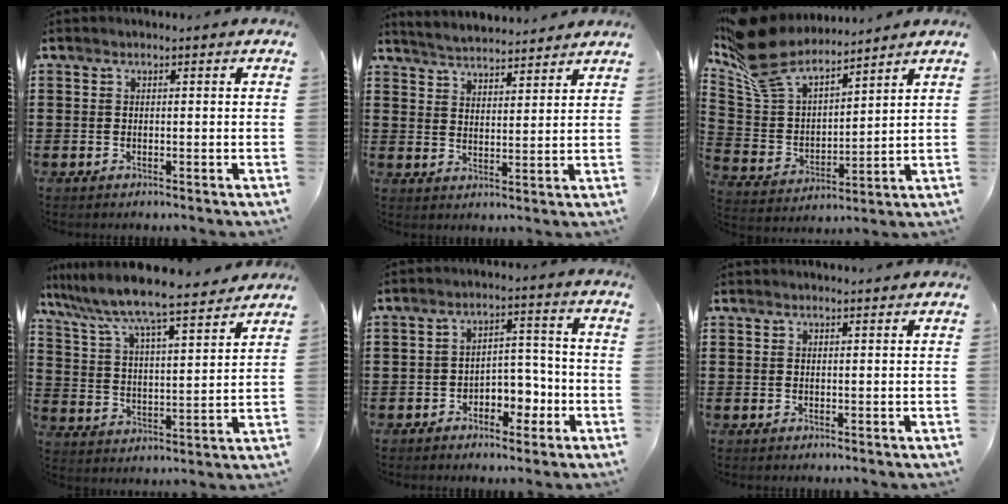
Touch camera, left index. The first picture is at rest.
{"total": 4.1, "force": [4.0, -0.1, 0.2], "torque": [-0.019, -0.021, 0.071]}
{"total": 10.6, "force": [9.2, 3.2, 4.2], "torque": [-0.129, -0.047, 0.166]}
{"total": 7.2, "force": [6.7, -0.2, 2.7], "torque": [-0.082, -0.049, 0.107]}
{"total": 4.7, "force": [-2.7, 3.0, 2.5], "torque": [-0.048, 0.014, -0.053]}
{"total": 0.9, "force": [0.9, 0.1, 0.1], "torque": [-0.003, -0.001, 0.018]}